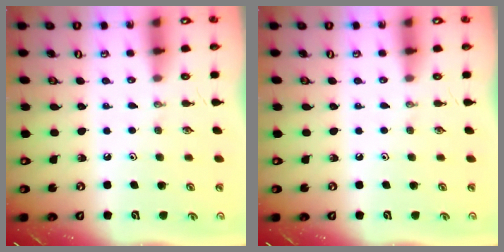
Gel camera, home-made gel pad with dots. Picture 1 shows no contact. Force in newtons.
{"total": 0.0}